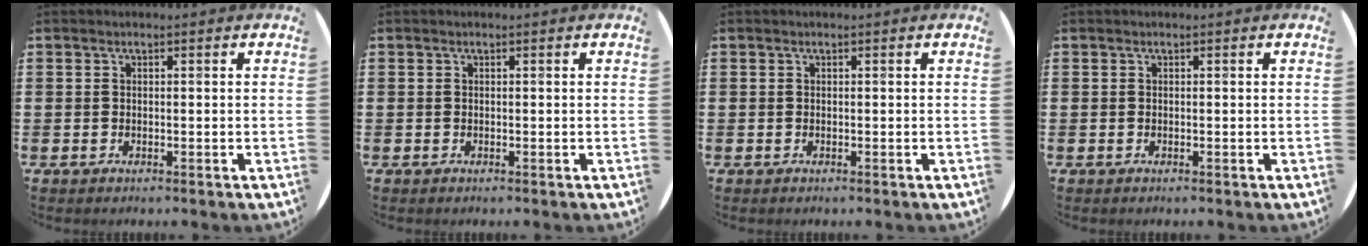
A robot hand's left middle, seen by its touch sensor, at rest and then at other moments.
{"total": 0.0}
{"total": 0.0}
{"total": 0.0}